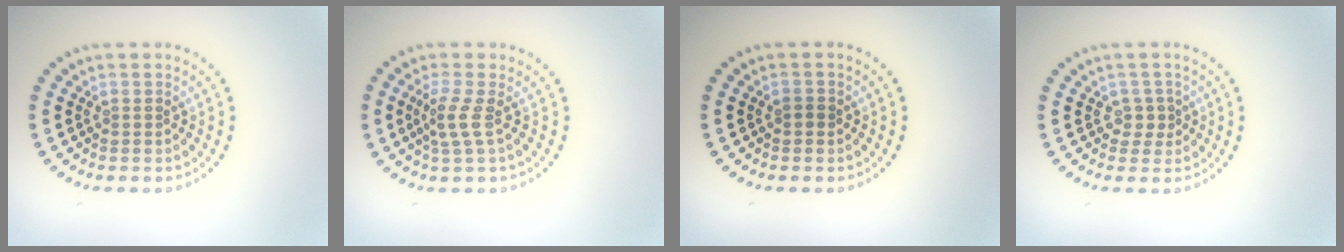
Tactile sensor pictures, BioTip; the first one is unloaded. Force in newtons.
{"total": 2.1, "press": 1.5, "slide": 1.5}
{"total": 0.7, "press": 0.7, "slide": 0.1}
{"total": 1.6, "press": 1.3, "slide": 1.0}